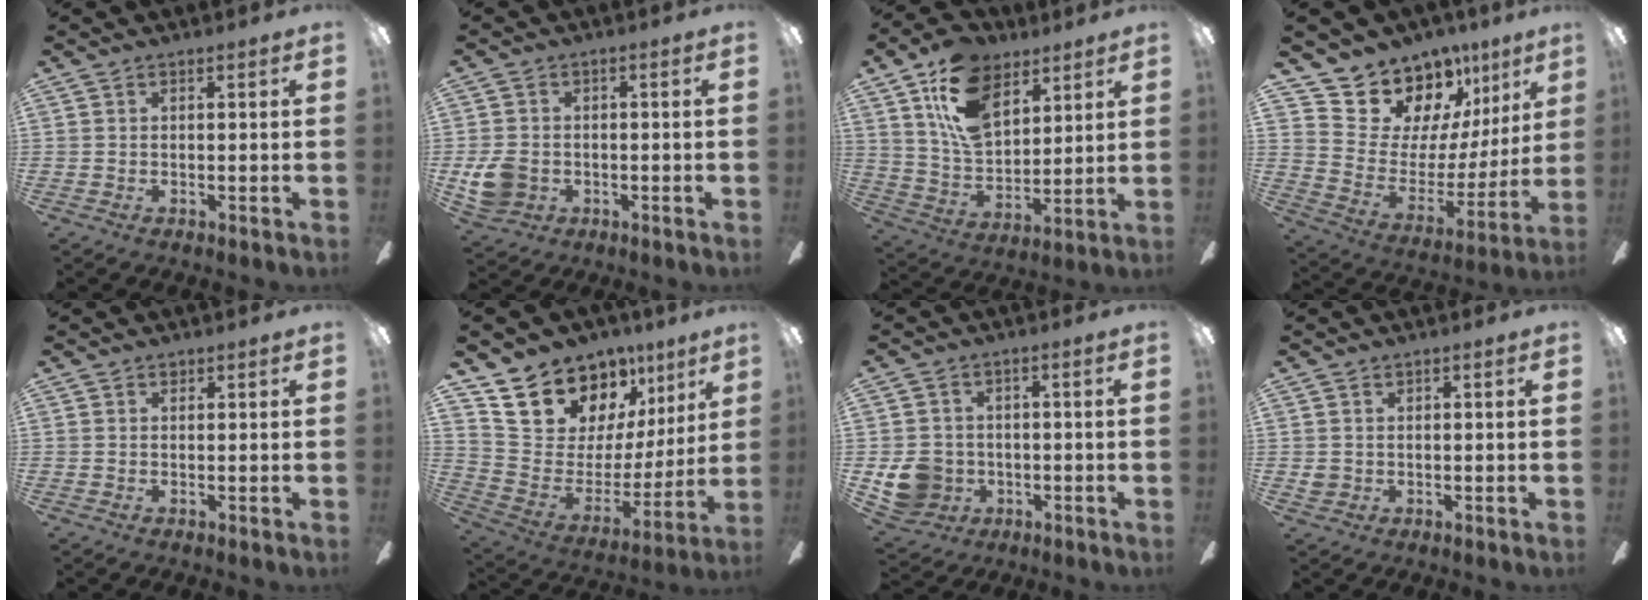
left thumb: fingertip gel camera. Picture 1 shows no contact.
{"total": 7.2, "force": [-1.4, 6.0, 3.8], "torque": [-0.082, 0.015, -0.025]}
{"total": 16.7, "force": [9.6, 10.1, 9.2], "torque": [-0.171, -0.026, 0.183]}
{"total": 15.8, "force": [13.0, 8.4, 3.2], "torque": [-0.074, -0.116, 0.248]}
{"total": 0.6, "force": [0.4, 0.4, 0.1], "torque": [-0.002, 0.001, 0.008]}
{"total": 18.3, "force": [12.8, 11.6, 6.0], "torque": [-0.107, -0.088, 0.250]}
{"total": 8.7, "force": [-1.7, 8.0, 3.0], "torque": [-0.074, 0.012, -0.027]}
{"total": 1.7, "force": [0.4, 1.6, 0.5], "torque": [-0.010, 0.003, 0.007]}